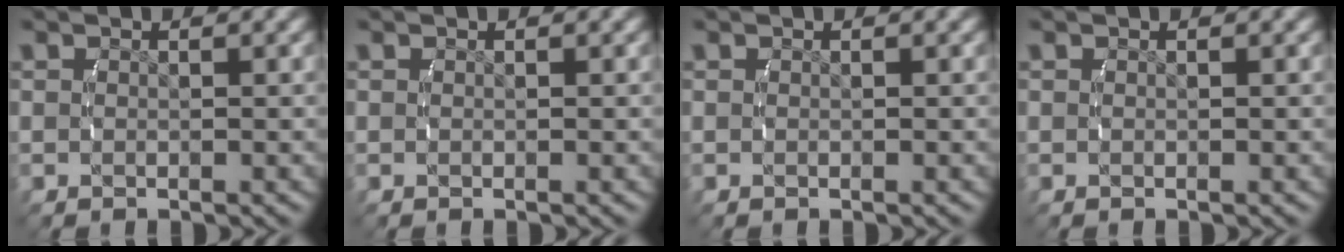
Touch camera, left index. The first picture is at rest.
{"total": 0.0}
{"total": 0.0}
{"total": 0.0}